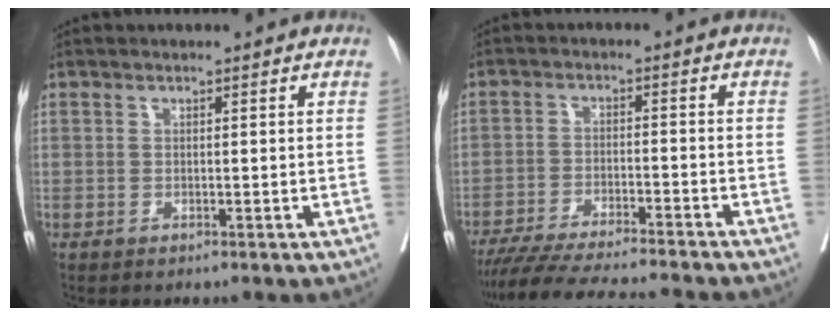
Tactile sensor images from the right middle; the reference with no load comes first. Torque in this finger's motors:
{"motor_torque": [1.07, -1.07, 0.40, 0.07]}